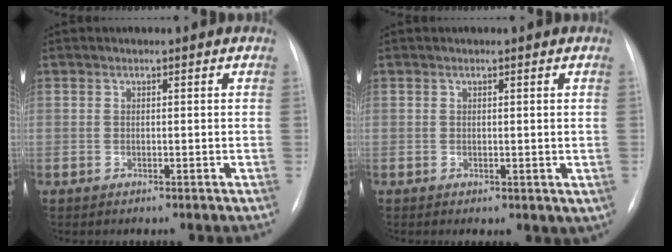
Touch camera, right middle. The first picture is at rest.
{"total": 1.5, "force": [0.3, 1.0, 1.1], "torque": [-0.016, -0.006, 0.011]}